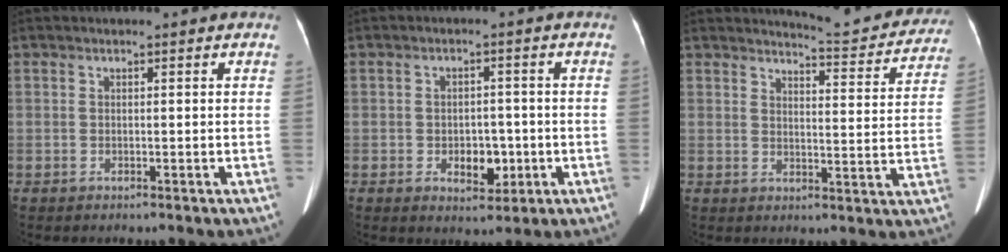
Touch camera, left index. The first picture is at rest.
{"total": 4.6, "force": [-1.3, 3.0, 3.3], "torque": [-0.049, 0.004, -0.009]}
{"total": 10.5, "force": [10.3, 1.2, 1.6], "torque": [-0.015, -0.027, 0.112]}